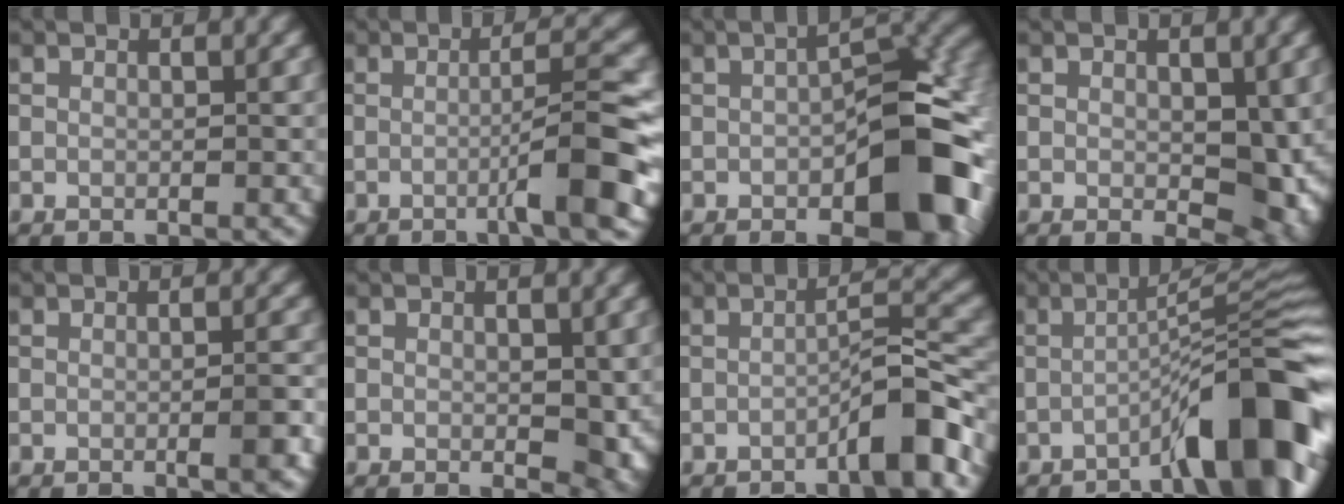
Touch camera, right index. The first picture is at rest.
{"total": 6.5, "force": [-1.9, 0.7, 6.2], "torque": [-0.084, 0.014, -0.041]}
{"total": 10.8, "force": [-3.1, 4.9, 9.2], "torque": [-0.113, 0.011, -0.050]}
{"total": 5.1, "force": [0.2, 2.8, 4.2], "torque": [-0.060, -0.011, 0.009]}
{"total": 2.2, "force": [-0.6, 0.4, 2.1], "torque": [-0.024, 0.005, -0.012]}
{"total": 3.5, "force": [0.0, 1.8, 3.0], "torque": [-0.035, -0.006, 0.005]}
{"total": 4.5, "force": [-2.7, 0.5, 3.6], "torque": [-0.052, 0.020, -0.050]}
{"total": 10.8, "force": [-5.7, 1.7, 9.0], "torque": [-0.118, 0.026, -0.092]}